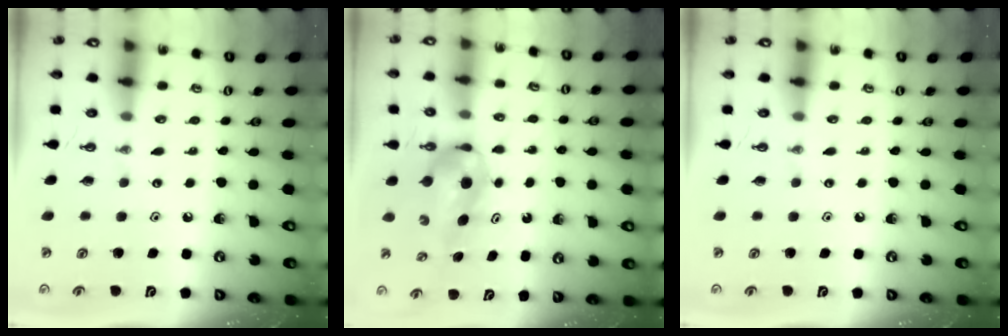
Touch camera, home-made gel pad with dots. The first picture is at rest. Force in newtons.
{"total": 7.1, "press": 5.4, "slide": 4.6}
{"total": 0.0}